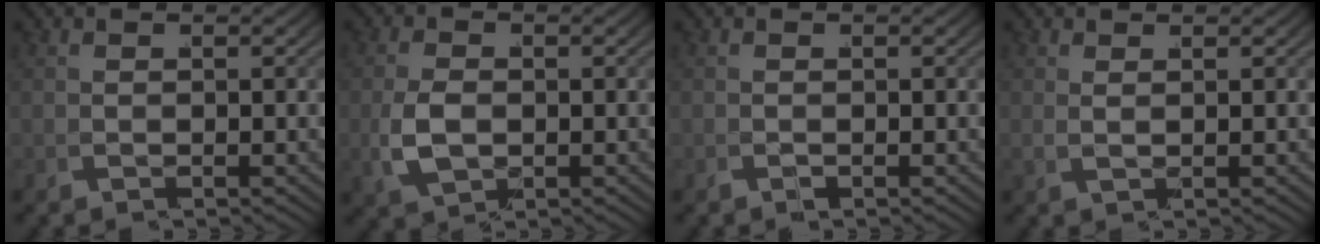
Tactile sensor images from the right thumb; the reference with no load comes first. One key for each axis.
{"total": 3.9, "fx": -0.3, "fy": 2.7, "fz": 2.8, "tx": -0.077, "ty": -0.012, "tz": 0.010}
{"total": 0.0}
{"total": 0.9, "fx": 0.7, "fy": 0.3, "fz": 0.5, "tx": -0.022, "ty": 0.003, "tz": 0.017}